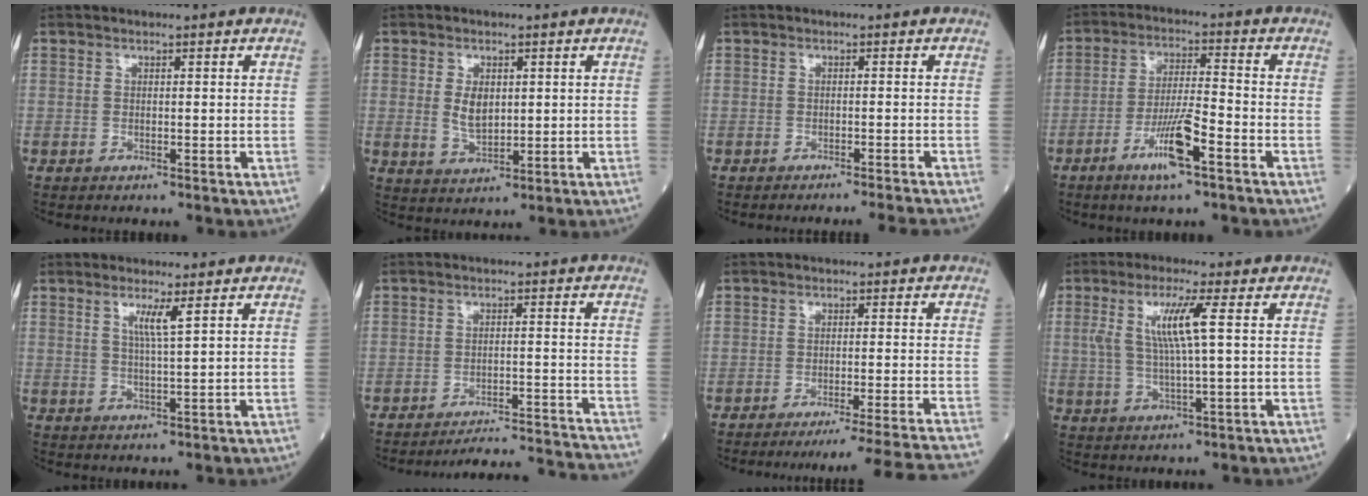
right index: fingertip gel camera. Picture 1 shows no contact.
{"total": 4.2, "force": [0.7, 2.3, 3.5], "torque": [-0.067, -0.001, 0.020]}
{"total": 5.8, "force": [-5.4, -1.7, 1.1], "torque": [0.002, -0.017, -0.067]}
{"total": 8.3, "force": [-4.3, 0.5, 7.1], "torque": [-0.137, -0.007, -0.079]}
{"total": 3.3, "force": [1.5, -0.4, 2.9], "torque": [-0.059, -0.005, 0.029]}
{"total": 15.2, "force": [-15.0, -1.8, 1.9], "torque": [-0.001, -0.007, -0.197]}
{"total": 17.5, "force": [-16.3, -3.5, 5.1], "torque": [-0.029, -0.046, -0.212]}
{"total": 7.4, "force": [1.8, 0.0, 7.2], "torque": [-0.153, 0.006, 0.036]}